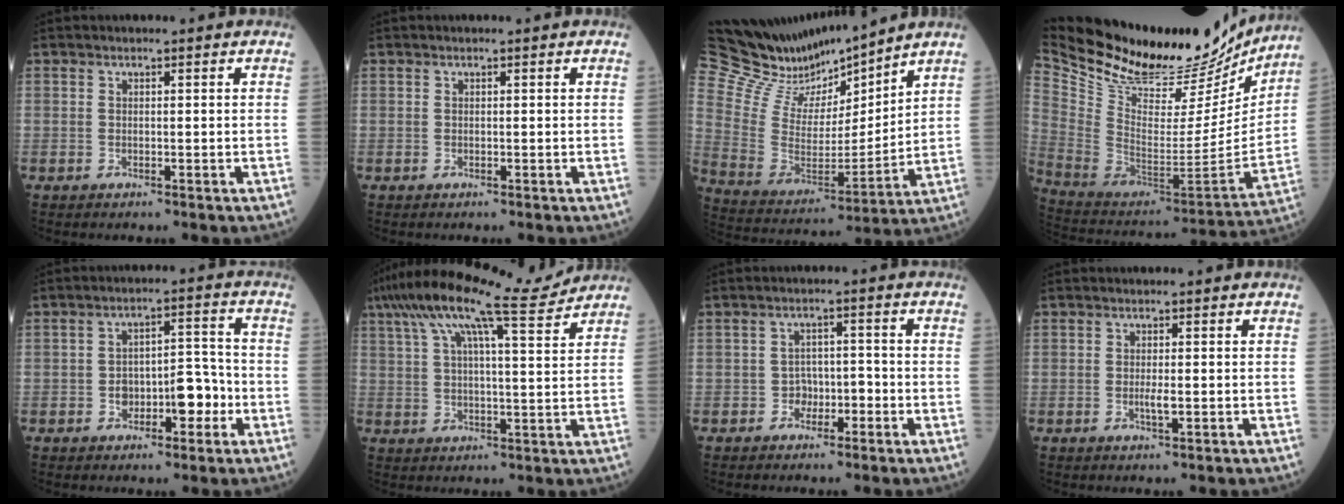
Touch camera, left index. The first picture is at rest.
{"total": 0.0}
{"total": 18.8, "force": [17.2, 3.9, 6.5], "torque": [-0.134, -0.013, 0.312]}
{"total": 29.7, "force": [25.8, 7.8, 12.4], "torque": [-0.225, -0.051, 0.390]}
{"total": 6.5, "force": [-2.4, 3.1, 5.3], "torque": [-0.078, 0.022, -0.035]}
{"total": 14.3, "force": [11.8, 0.6, 8.1], "torque": [-0.155, 0.029, 0.181]}
{"total": 2.6, "force": [-1.5, 1.8, 1.2], "torque": [-0.008, 0.008, -0.029]}
{"total": 1.2, "force": [-0.3, 0.2, 1.1], "torque": [-0.022, -0.006, -0.005]}